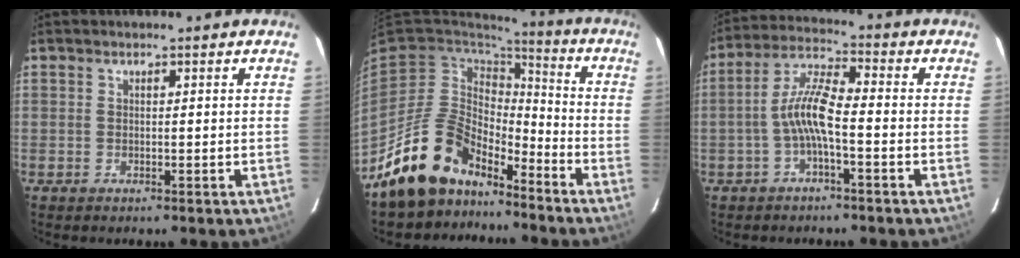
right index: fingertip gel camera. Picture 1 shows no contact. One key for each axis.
{"total": 15.1, "fx": -12.1, "fy": 7.3, "fz": 5.4, "tx": -0.130, "ty": 0.020, "tz": -0.210}
{"total": 7.2, "fx": -2.3, "fy": 1.3, "fz": 6.7, "tx": -0.151, "ty": 0.017, "tz": -0.043}